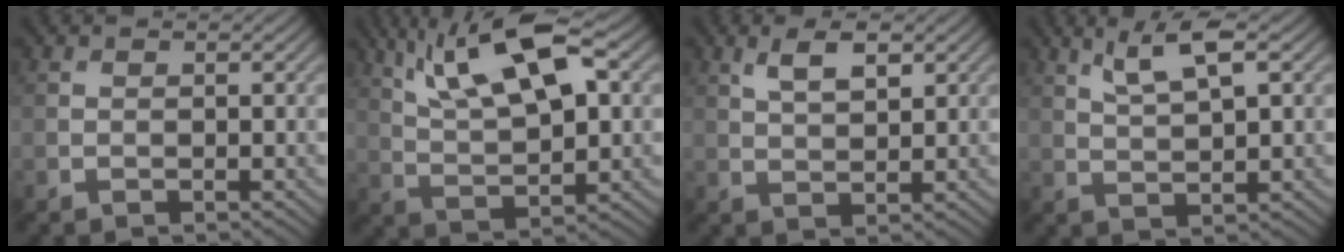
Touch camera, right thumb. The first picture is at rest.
{"total": 12.7, "force": [6.2, 4.1, 10.3], "torque": [-0.204, 0.011, 0.113]}
{"total": 4.1, "force": [2.1, 1.6, 3.1], "torque": [-0.069, 0.001, 0.042]}
{"total": 5.4, "force": [2.8, 1.2, 4.4], "torque": [-0.098, 0.005, 0.058]}